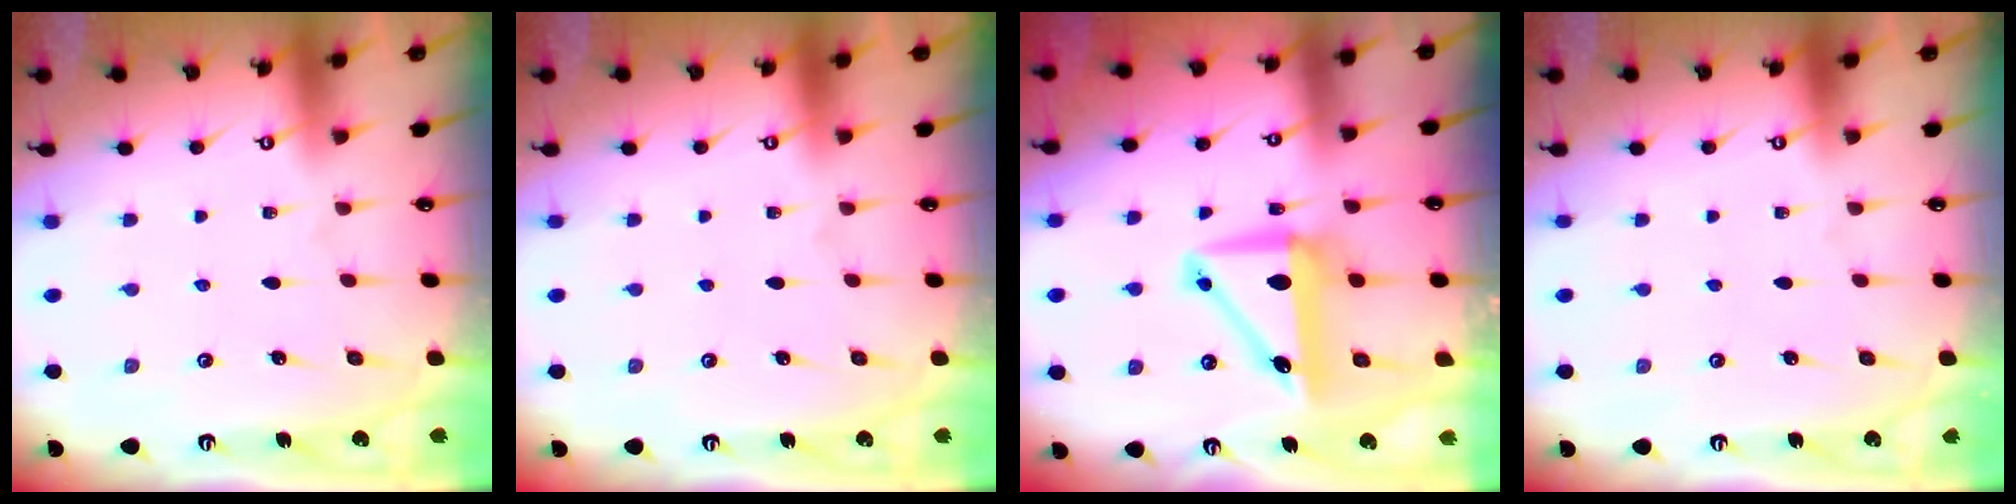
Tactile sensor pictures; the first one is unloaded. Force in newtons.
{"total": 0.0}
{"total": 9.9, "press": 9.6, "slide": 2.1}
{"total": 0.0}